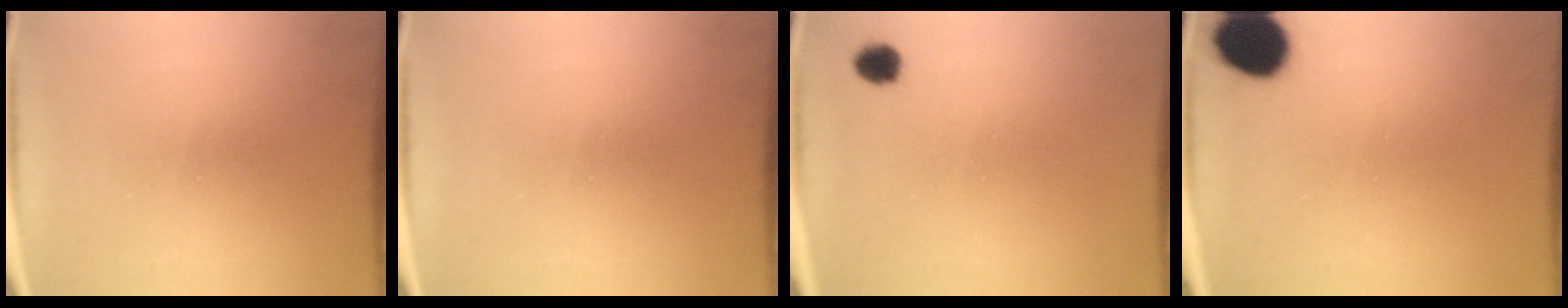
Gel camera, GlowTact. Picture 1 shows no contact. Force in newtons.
{"total": 0.0}
{"total": 2.4}
{"total": 11.2}